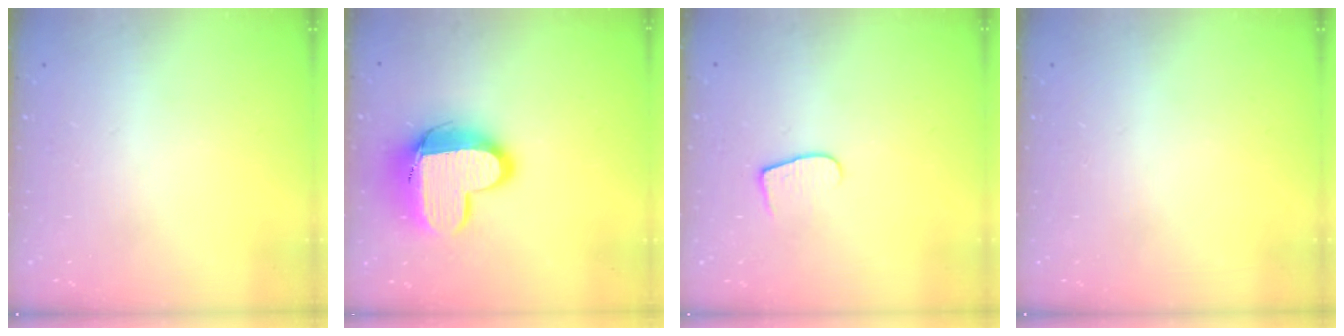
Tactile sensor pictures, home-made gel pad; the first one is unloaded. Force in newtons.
{"total": 14.3, "press": 14.3, "slide": 1.2}
{"total": 5.5, "press": 5.5, "slide": 0.5}
{"total": 0.0}